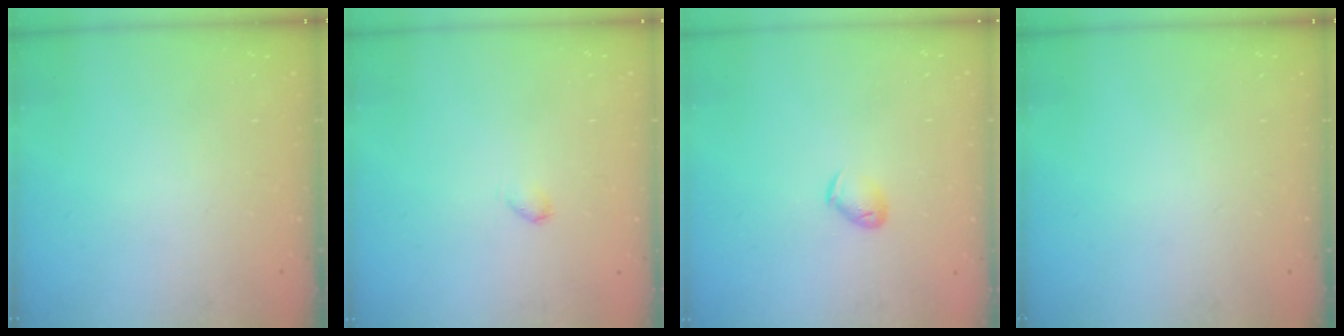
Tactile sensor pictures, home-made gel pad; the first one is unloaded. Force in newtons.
{"total": 2.2, "press": 2.2, "slide": 0.4}
{"total": 5.1, "press": 5.0, "slide": 1.1}
{"total": 0.0}